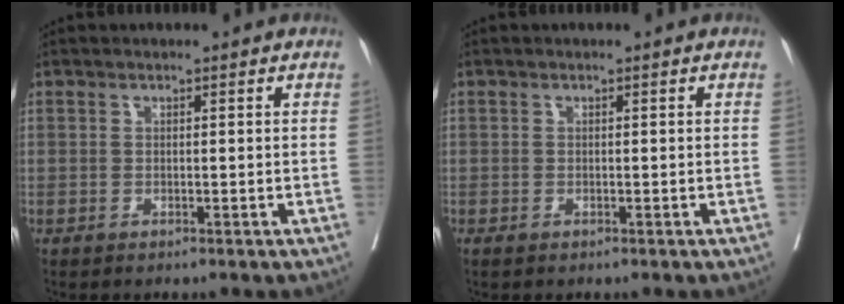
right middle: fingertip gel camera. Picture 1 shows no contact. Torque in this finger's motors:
{"motor_torque": [0.60, -1.08, 0.05, 0.02]}